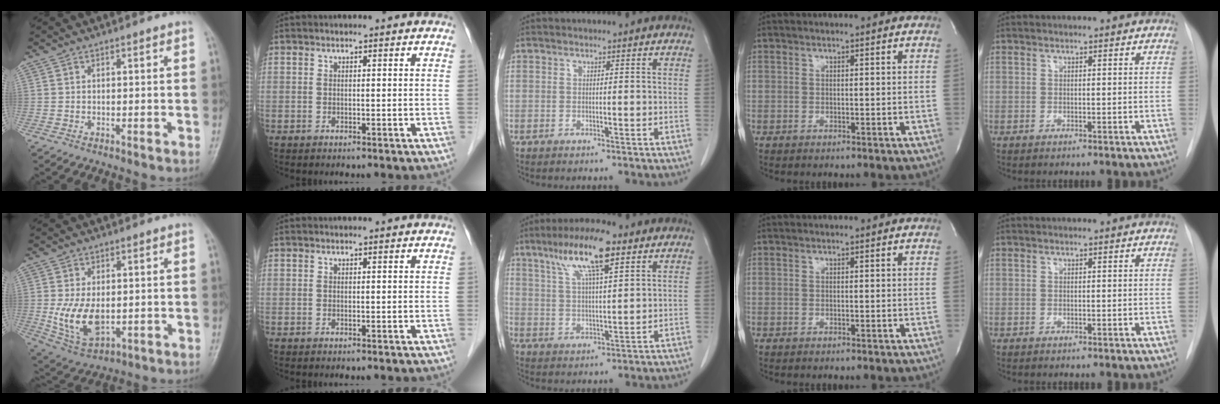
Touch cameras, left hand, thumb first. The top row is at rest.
{"thumb": {"total": 9.9, "force": [-0.9, 6.0, 7.9], "torque": [-0.143, -0.012, -0.002]}, "middle": {"total": 10.9, "force": [6.4, 1.8, 8.7], "torque": [-0.163, 0.015, 0.111]}}